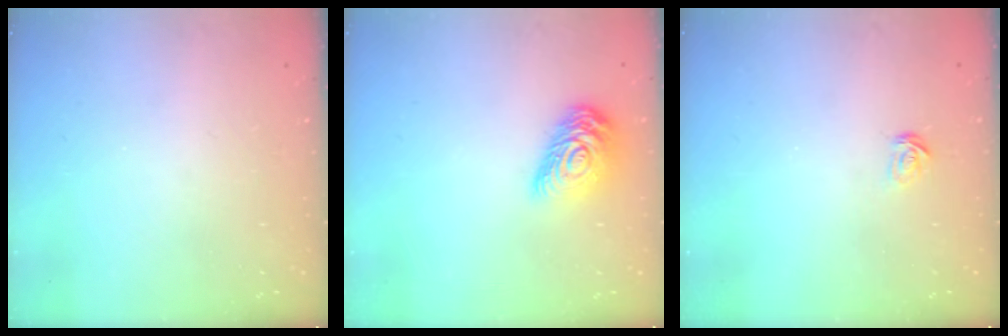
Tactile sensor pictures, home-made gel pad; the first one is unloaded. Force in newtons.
{"total": 12.6, "press": 12.6, "slide": 0.7}
{"total": 2.3, "press": 2.3, "slide": 0.2}